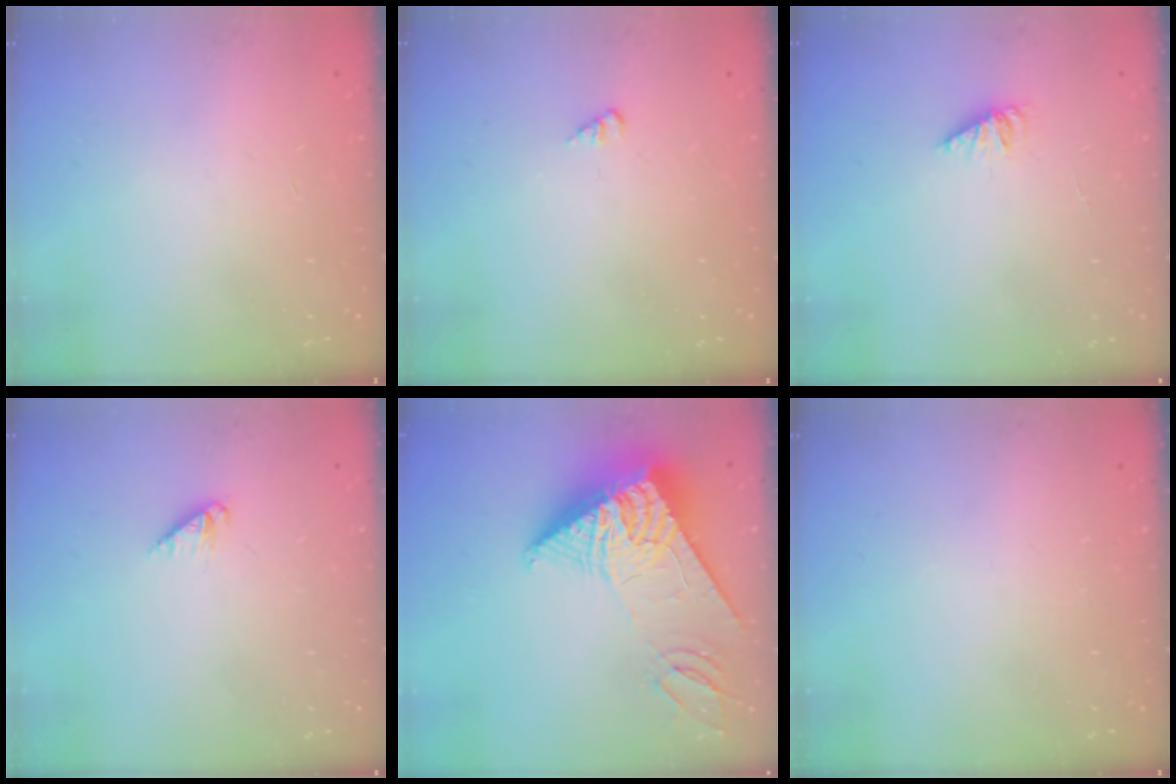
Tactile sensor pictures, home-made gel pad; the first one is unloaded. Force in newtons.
{"total": 1.6, "press": 1.6, "slide": 0.3}
{"total": 1.6, "press": 1.6, "slide": 0.2}
{"total": 3.0, "press": 3.0, "slide": 0.4}
{"total": 13.8, "press": 13.8, "slide": 1.3}
{"total": 0.0}